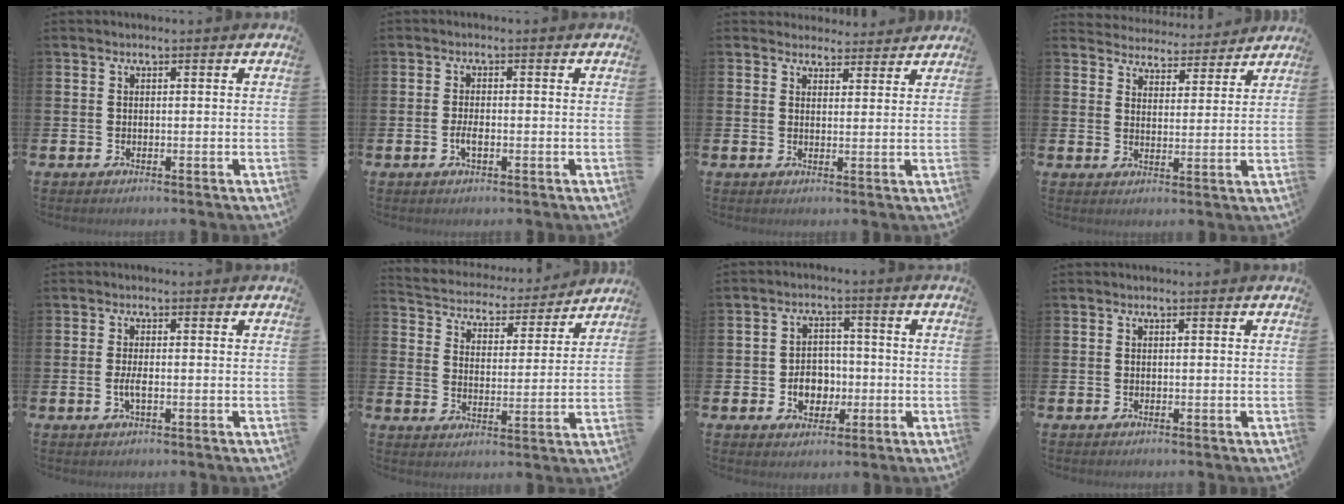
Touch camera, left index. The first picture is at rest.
{"total": 2.0, "force": [-0.6, 0.8, 1.7], "torque": [-0.034, 0.002, -0.011]}
{"total": 3.4, "force": [3.2, 1.1, -0.3], "torque": [0.006, -0.016, 0.057]}
{"total": 4.6, "force": [4.4, 0.9, -0.5], "torque": [-0.003, -0.040, 0.076]}
{"total": 1.9, "force": [-0.4, 0.5, 1.8], "torque": [-0.035, 0.002, -0.007]}
{"total": 4.6, "force": [4.4, 1.5, 0.1], "torque": [-0.030, -0.042, 0.070]}
{"total": 4.7, "force": [-1.1, 4.0, 2.2], "torque": [-0.030, 0.001, -0.028]}
{"total": 0.0}